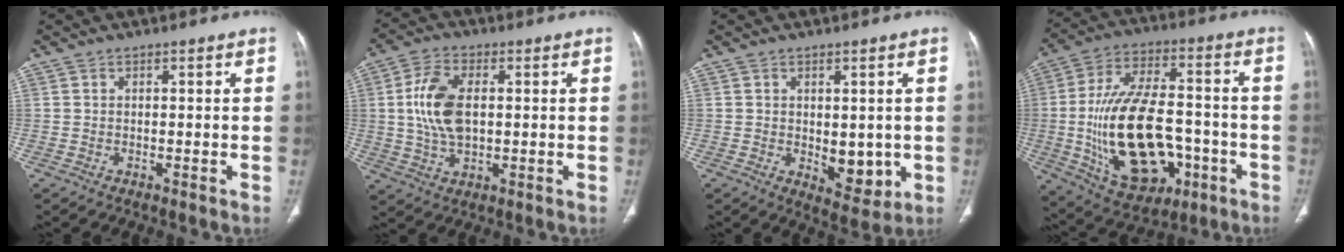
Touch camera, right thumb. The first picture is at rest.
{"total": 10.6, "force": [1.2, 6.1, 8.7], "torque": [-0.176, 0.002, 0.026]}
{"total": 7.0, "force": [-0.7, 4.2, 5.6], "torque": [-0.046, -0.015, 0.006]}
{"total": 24.2, "force": [-5.0, 13.8, 19.2], "torque": [-0.331, 0.025, -0.060]}